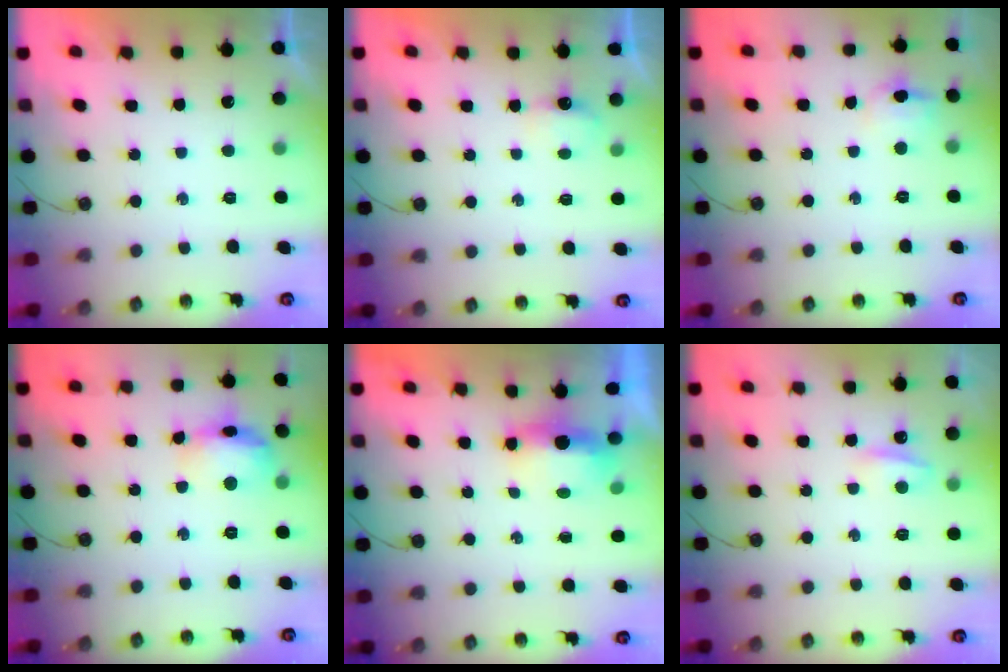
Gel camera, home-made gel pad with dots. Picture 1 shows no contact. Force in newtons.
{"total": 3.6, "press": 3.5, "slide": 0.7}
{"total": 6.7, "press": 6.6, "slide": 1.2}
{"total": 13.7, "press": 13.6, "slide": 1.2}
{"total": 5.1, "press": 4.9, "slide": 1.2}
{"total": 4.8, "press": 4.7, "slide": 0.7}